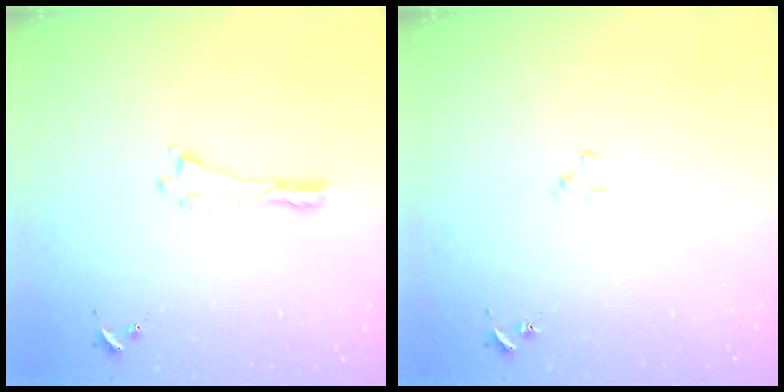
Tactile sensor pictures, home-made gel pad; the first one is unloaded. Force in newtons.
{"total": 1.9, "press": 1.9, "slide": 0.2}